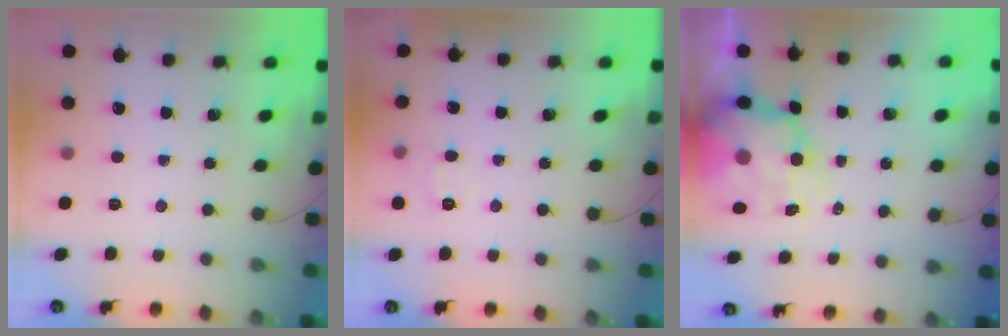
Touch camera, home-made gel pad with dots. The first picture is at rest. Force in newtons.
{"total": 6.1, "press": 5.9, "slide": 1.4}
{"total": 10.4, "press": 9.9, "slide": 3.3}